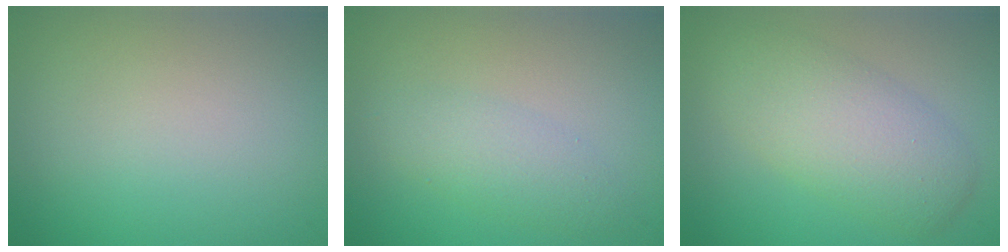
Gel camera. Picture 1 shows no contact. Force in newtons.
{"total": 2.5, "press": 2.5, "slide": 0.1}
{"total": 5.4, "press": 5.4, "slide": 0.1}